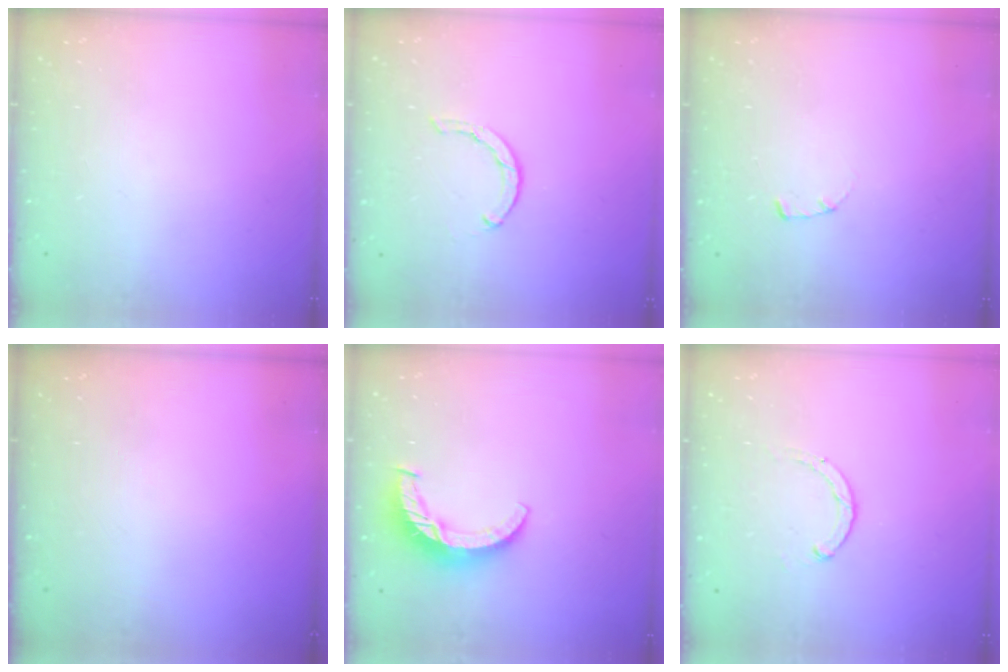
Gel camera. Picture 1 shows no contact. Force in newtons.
{"total": 1.6, "press": 1.5, "slide": 0.4}
{"total": 1.7, "press": 1.7, "slide": 0.2}
{"total": 0.0}
{"total": 9.3, "press": 9.3, "slide": 0.5}
{"total": 1.8, "press": 1.7, "slide": 0.5}